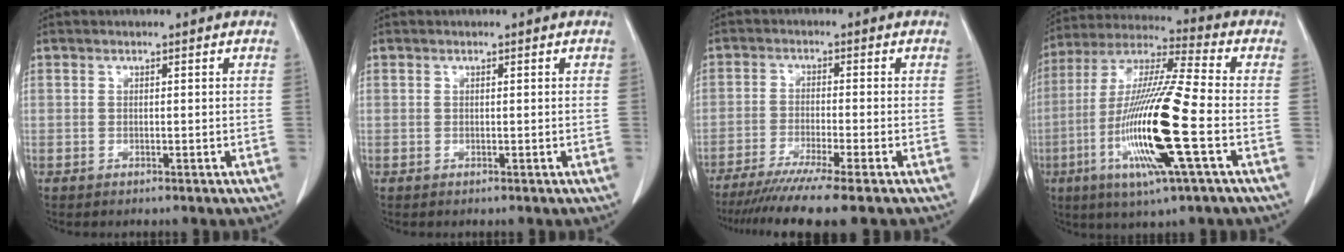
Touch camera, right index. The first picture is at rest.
{"total": 0.0}
{"total": 10.3, "force": [-8.3, -1.4, 6.0], "torque": [-0.079, -0.033, -0.130]}
{"total": 18.6, "force": [-5.1, 0.5, 17.9], "torque": [-0.367, -0.018, -0.102]}